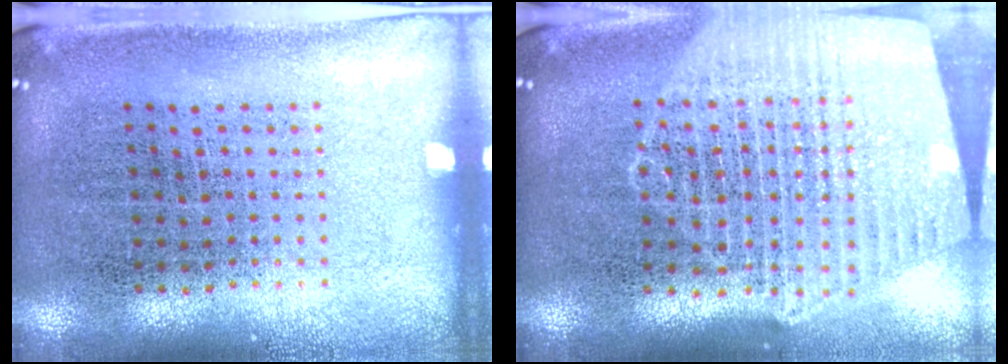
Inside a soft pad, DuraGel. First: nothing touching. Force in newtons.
{"total": 2.1, "press": 1.9, "slide": 0.9}